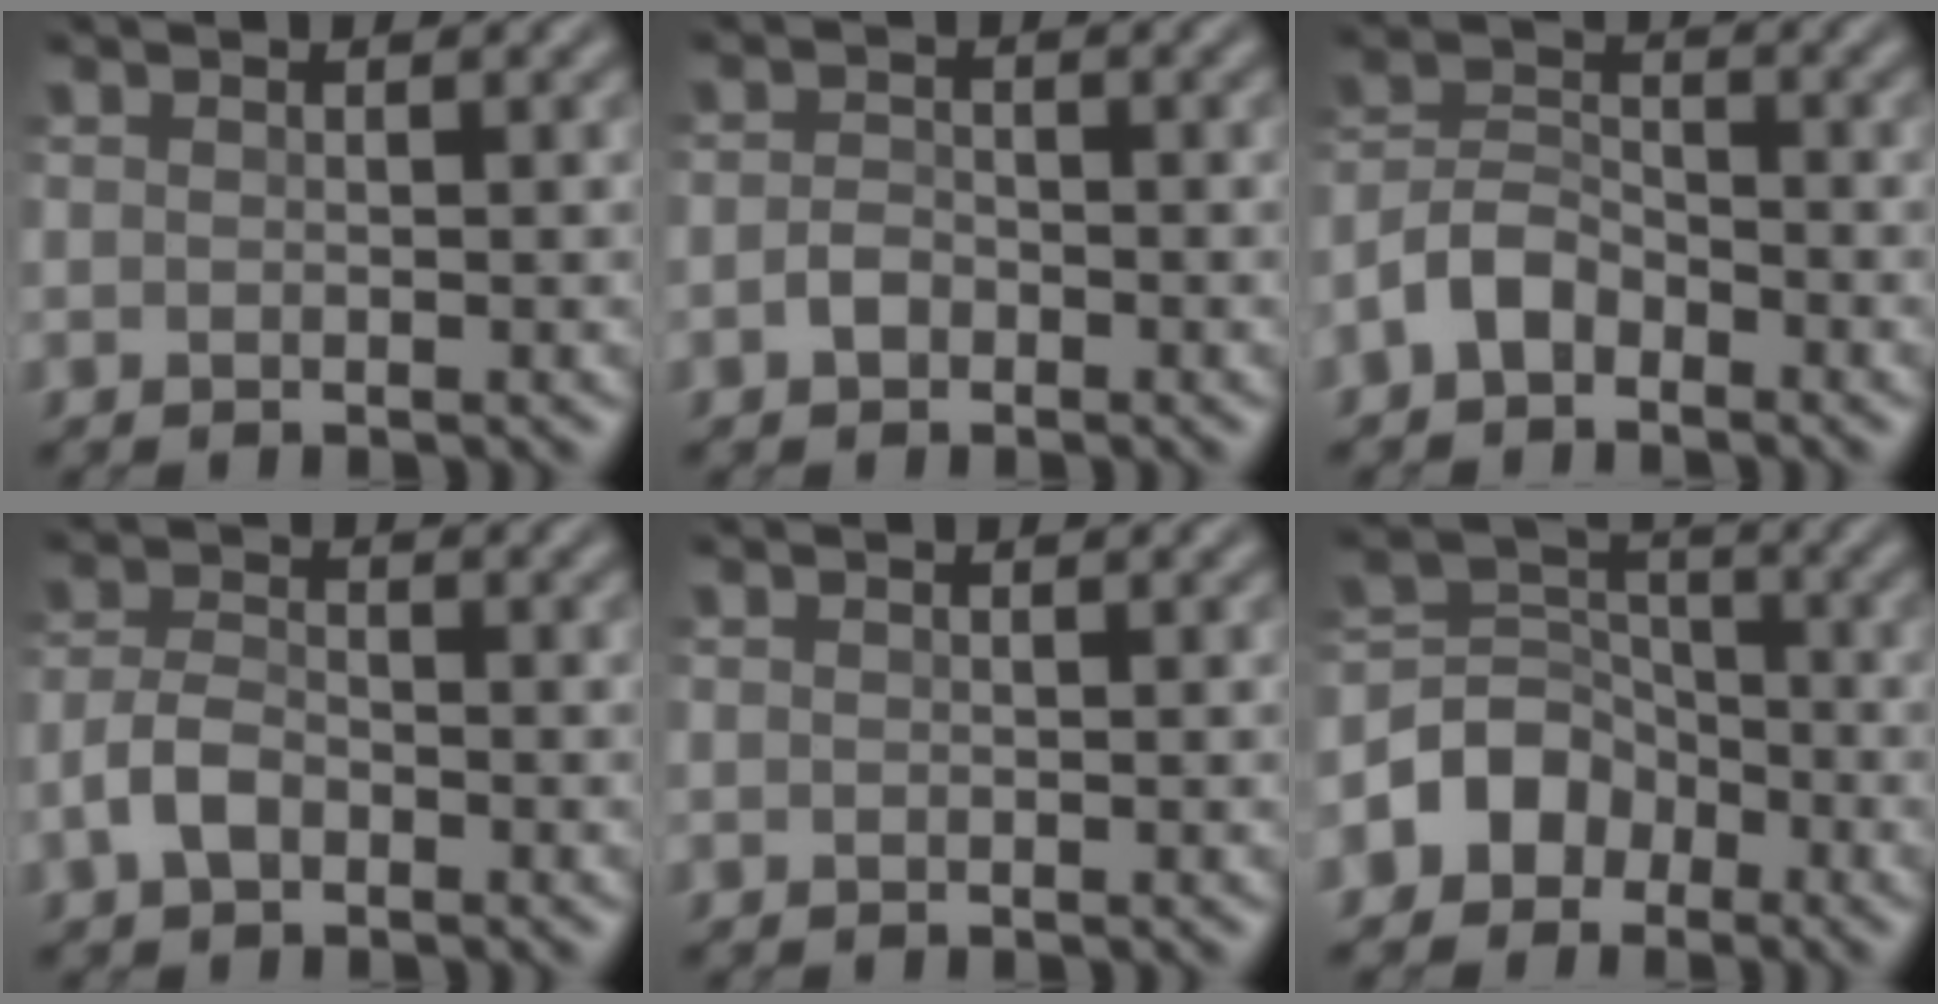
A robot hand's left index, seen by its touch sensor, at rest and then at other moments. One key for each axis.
{"total": 1.1, "fx": -0.5, "fy": 0.9, "fz": 0.5, "tx": -0.009, "ty": 0.008, "tz": -0.013}
{"total": 3.0, "fx": -2.1, "fy": 1.7, "fz": 1.4, "tx": -0.030, "ty": 0.012, "tz": -0.052}
{"total": 2.2, "fx": -1.2, "fy": 1.2, "fz": 1.4, "tx": -0.031, "ty": 0.010, "tz": -0.030}
{"total": 0.0}
{"total": 4.2, "fx": -2.2, "fy": 3.4, "fz": 1.2, "tx": -0.011, "ty": 0.014, "tz": -0.051}